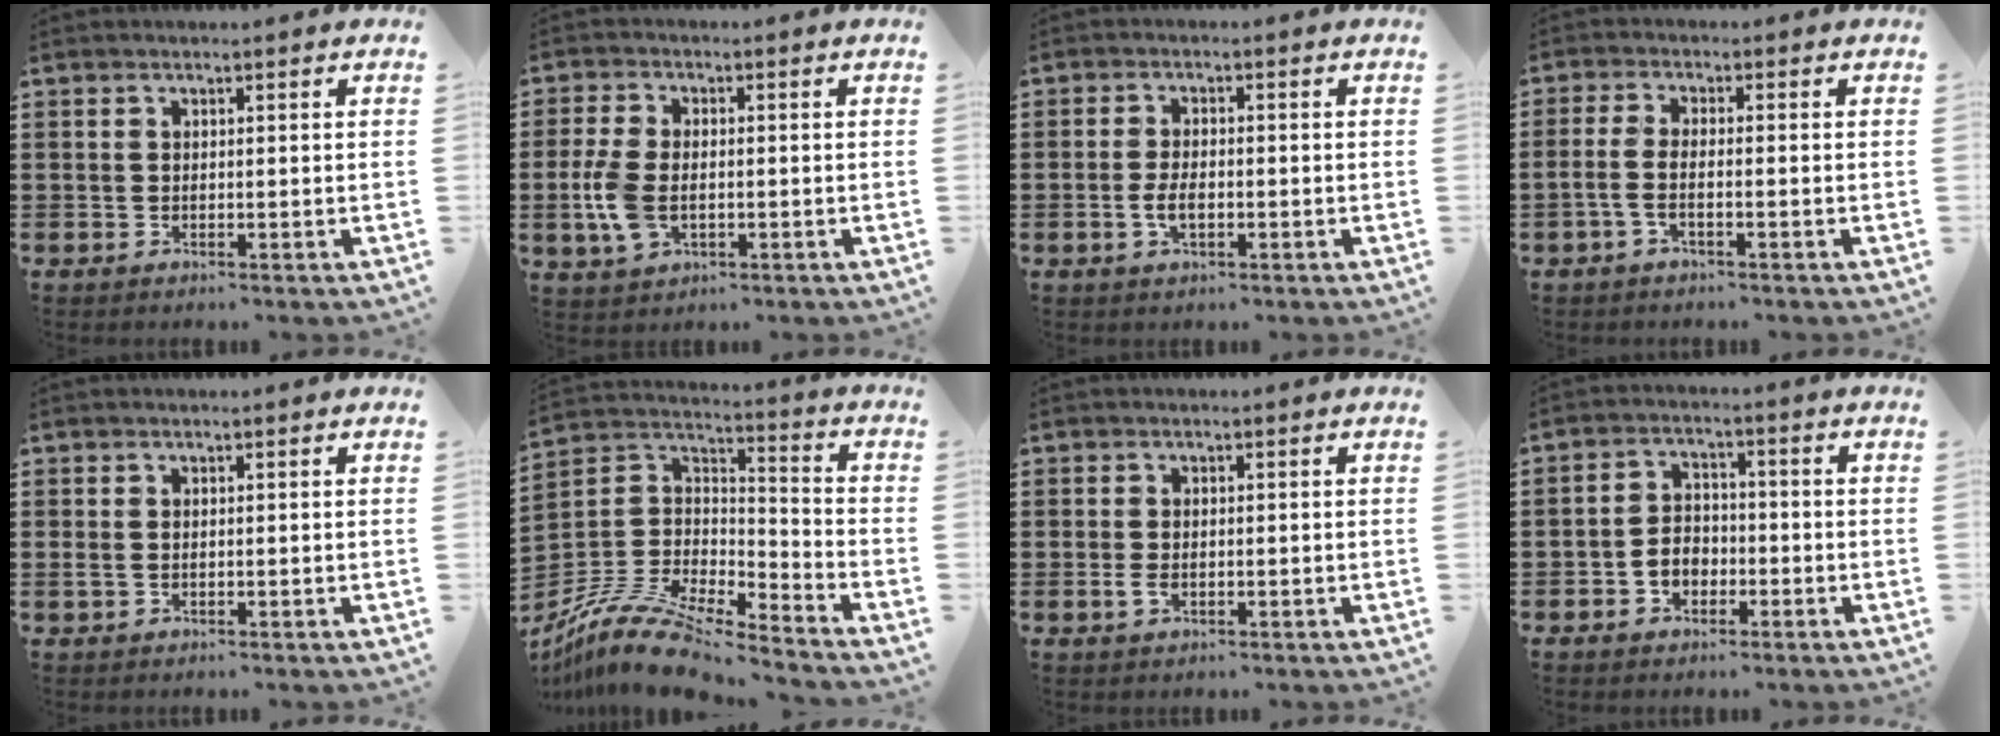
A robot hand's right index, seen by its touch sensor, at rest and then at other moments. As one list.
[{"total": 6.1, "force": [-0.9, 3.6, 4.9], "torque": [-0.122, -0.004, -0.023]}, {"total": 3.3, "force": [-0.8, 1.4, 2.8], "torque": [-0.059, 0.001, -0.017]}, {"total": 2.4, "force": [-1.3, 0.3, 2.0], "torque": [-0.051, -0.004, -0.030]}, {"total": 0.8, "force": [0.1, 0.6, 0.5], "torque": [-0.012, 0.005, 0.000]}, {"total": 11.7, "force": [-10.0, 3.0, 5.2], "torque": [-0.114, 0.023, -0.200]}, {"total": 1.6, "force": [-0.4, 0.9, 1.4], "torque": [-0.035, -0.004, -0.009]}, {"total": 3.6, "force": [-1.6, 2.7, 1.8], "torque": [-0.038, 0.008, -0.033]}]